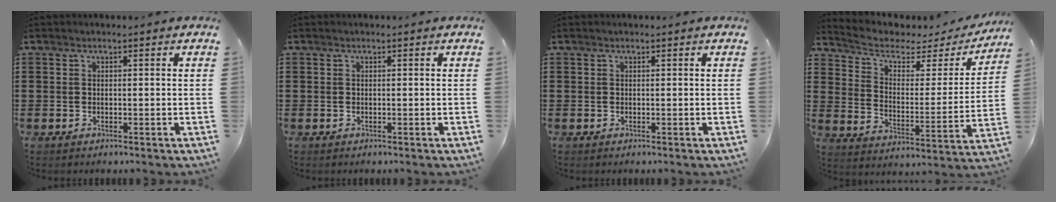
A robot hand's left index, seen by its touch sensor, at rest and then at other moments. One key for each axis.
{"total": 0.0}
{"total": 0.0}
{"total": 4.5, "fx": 3.0, "fy": 2.3, "fz": 2.6, "tx": -0.070, "ty": -0.015, "tz": 0.044}